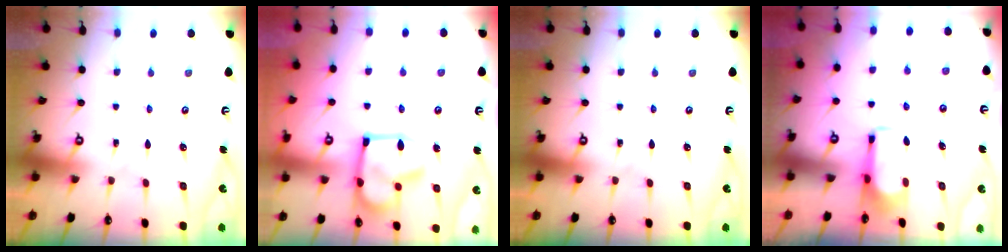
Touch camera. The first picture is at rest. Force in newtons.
{"total": 9.0, "press": 9.0, "slide": 0.9}
{"total": 0.0}
{"total": 2.0, "press": 1.9, "slide": 0.4}